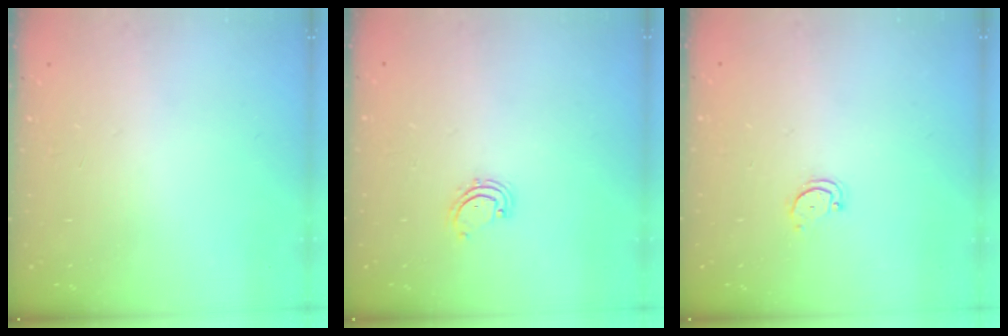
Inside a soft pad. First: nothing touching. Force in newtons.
{"total": 2.6, "press": 2.6, "slide": 0.3}
{"total": 3.0, "press": 3.0, "slide": 0.2}